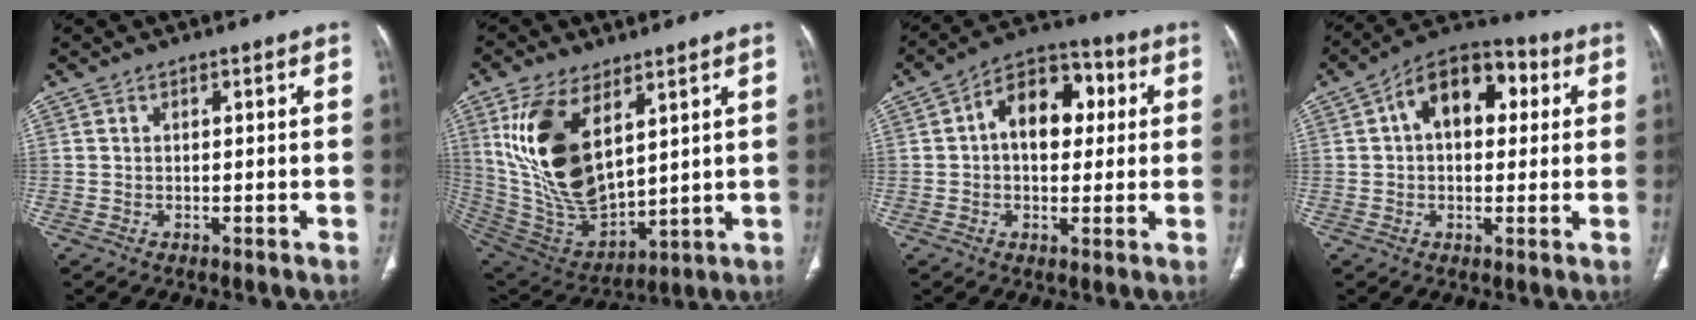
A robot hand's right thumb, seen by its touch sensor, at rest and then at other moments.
{"total": 19.9, "force": [7.4, 10.2, 15.5], "torque": [-0.283, -0.032, 0.159]}
{"total": 12.5, "force": [2.2, 8.2, 9.2], "torque": [-0.106, 0.025, 0.024]}
{"total": 13.2, "force": [3.2, 8.2, 9.8], "torque": [-0.120, 0.029, 0.040]}